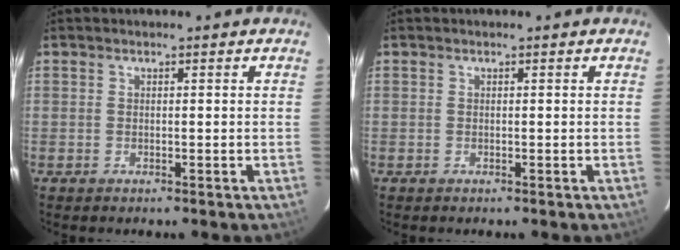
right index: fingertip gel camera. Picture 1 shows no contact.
{"total": 0.0}